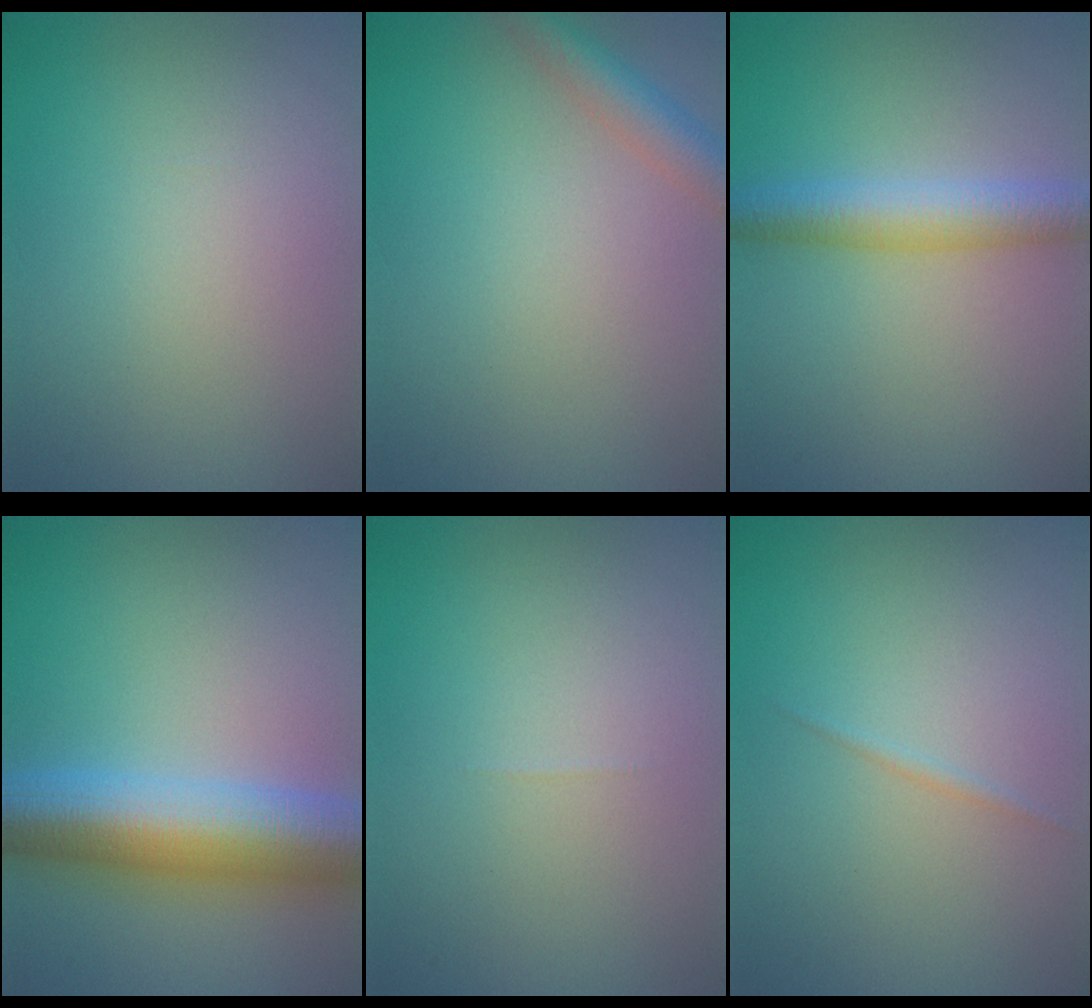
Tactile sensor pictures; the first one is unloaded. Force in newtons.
{"total": 2.9, "press": 2.9, "slide": 0.2}
{"total": 4.2, "press": 4.2, "slide": 0.0}
{"total": 9.8, "press": 9.8, "slide": 0.0}
{"total": 0.0}
{"total": 0.5, "press": 0.5, "slide": 0.0}